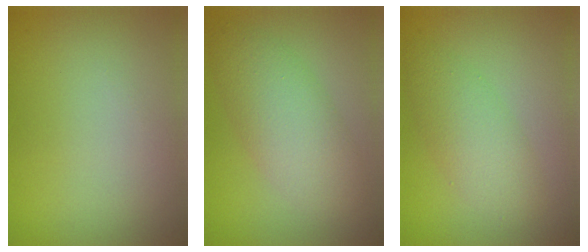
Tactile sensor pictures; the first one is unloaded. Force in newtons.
{"total": 5.3, "press": 5.3, "slide": 0.1}
{"total": 3.6, "press": 3.6, "slide": 0.1}